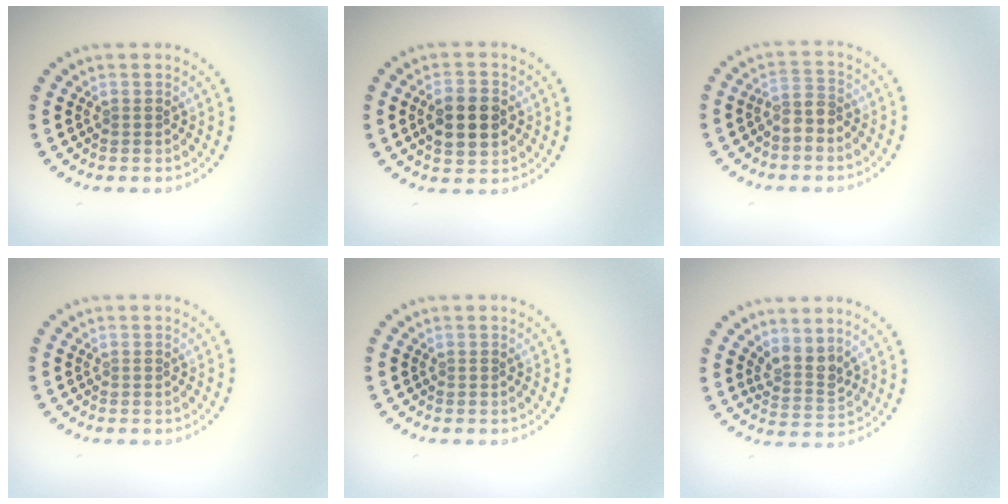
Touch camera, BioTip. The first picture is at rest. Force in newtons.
{"total": 4.8, "press": 4.8, "slide": 0.3}
{"total": 2.1, "press": 1.8, "slide": 1.1}
{"total": 0.0}
{"total": 0.0}
{"total": 2.6, "press": 2.0, "slide": 1.7}